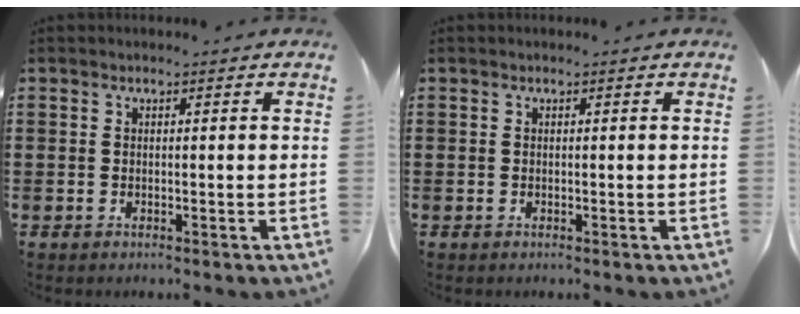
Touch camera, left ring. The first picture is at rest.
{"total": 0.0}